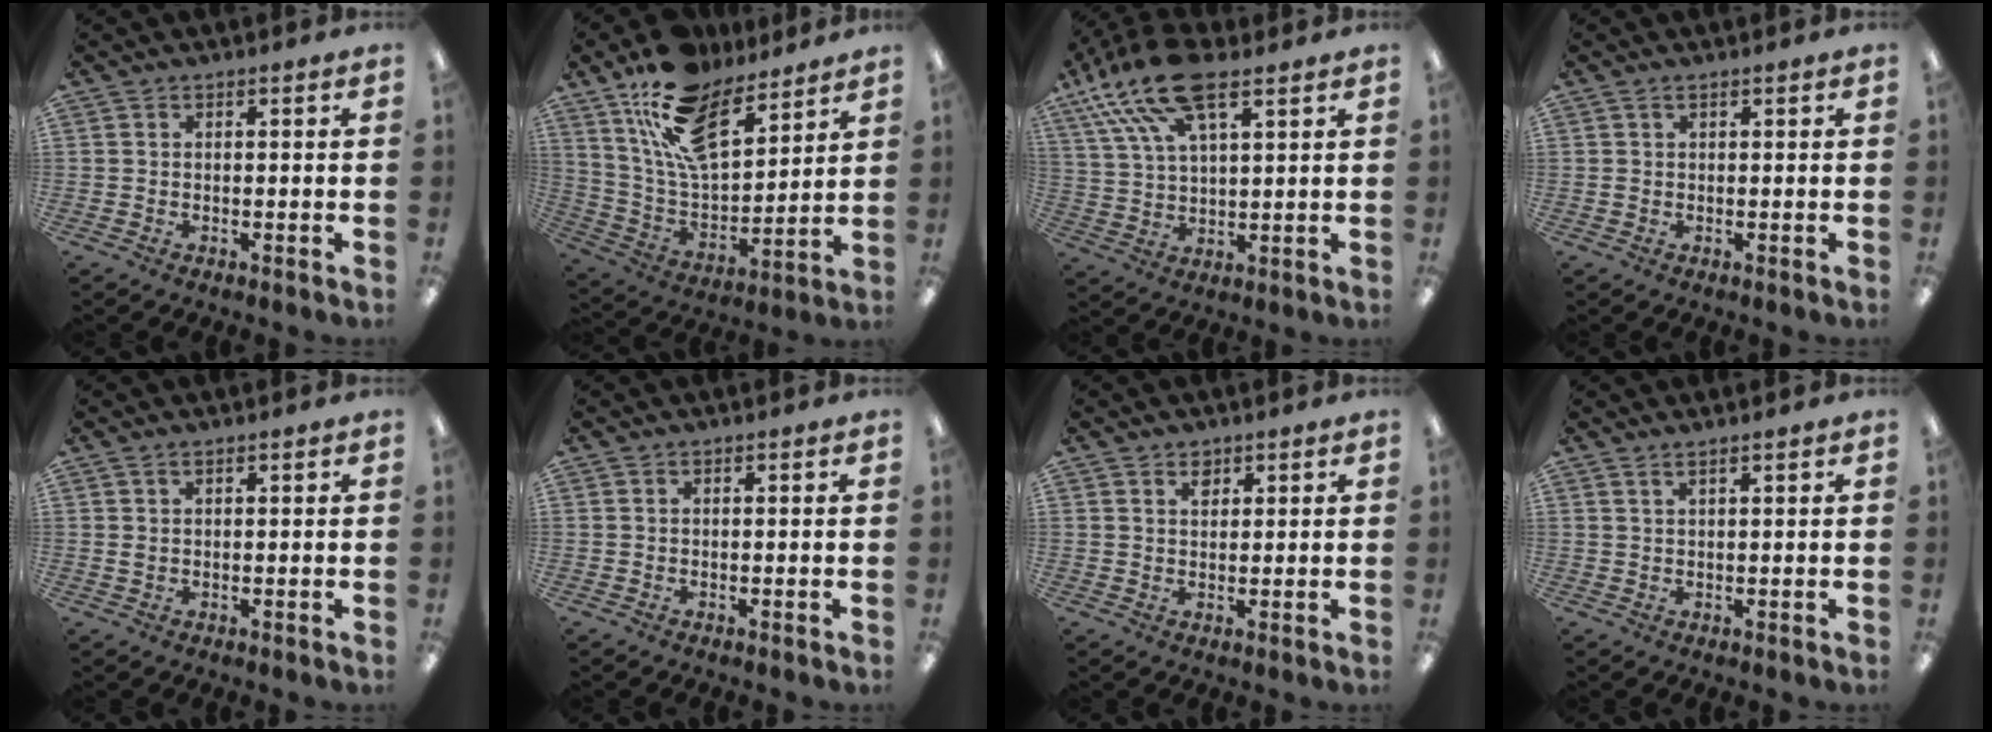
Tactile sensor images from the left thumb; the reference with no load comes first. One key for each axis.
{"total": 18.0, "fx": 12.9, "fy": 8.0, "fz": 9.7, "tx": -0.184, "ty": -0.067, "tz": 0.235}
{"total": 16.4, "fx": 10.5, "fy": 6.4, "fz": 10.9, "tx": -0.226, "ty": -0.029, "tz": 0.186}
{"total": 1.0, "fx": 0.4, "fy": 0.6, "fz": 0.7, "tx": -0.015, "ty": 0.003, "tz": 0.007}
{"total": 1.5, "fx": 0.8, "fy": 0.9, "fz": 1.0, "tx": -0.022, "ty": 0.004, "tz": 0.012}
{"total": 0.0}
{"total": 2.3, "fx": 1.6, "fy": 1.4, "fz": 0.7, "tx": 0.000, "ty": -0.007, "tz": 0.027}
{"total": 1.5, "fx": 1.3, "fy": 0.0, "fz": 0.8, "tx": -0.019, "ty": -0.001, "tz": 0.023}